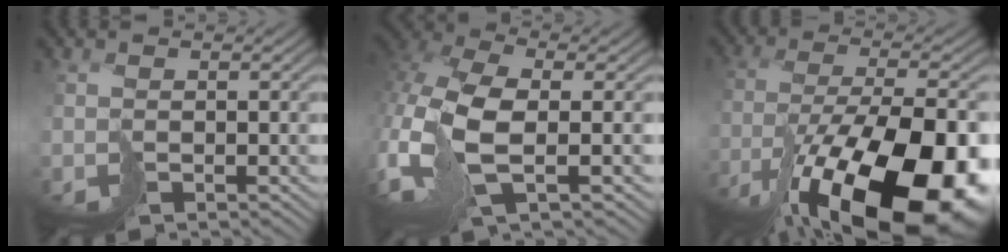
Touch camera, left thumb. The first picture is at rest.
{"total": 10.7, "force": [-1.9, 5.0, 9.3], "torque": [-0.239, -0.008, -0.042]}
{"total": 20.0, "force": [-11.6, 6.8, 14.9], "torque": [-0.220, -0.056, -0.170]}